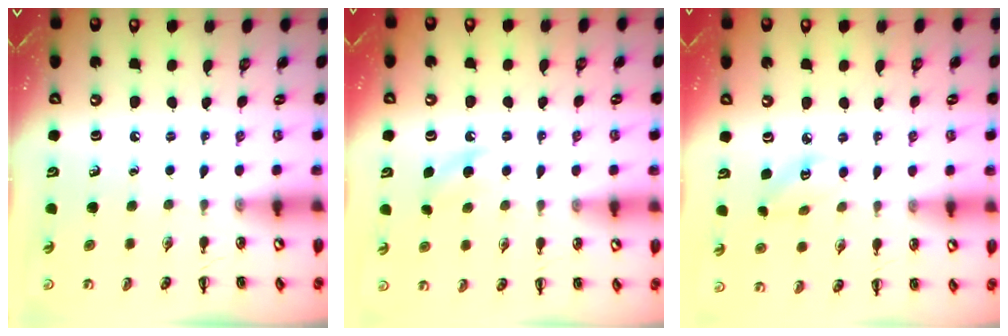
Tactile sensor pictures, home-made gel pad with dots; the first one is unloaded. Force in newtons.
{"total": 5.3, "press": 5.1, "slide": 1.5}
{"total": 3.4, "press": 3.3, "slide": 0.9}